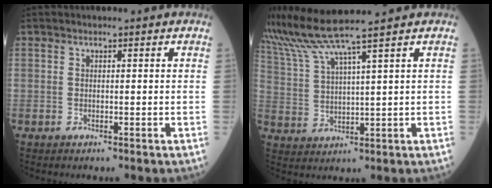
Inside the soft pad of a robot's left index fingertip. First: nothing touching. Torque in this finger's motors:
{"motor_torque": [0.88, -1.20, 0.17, 0.21]}